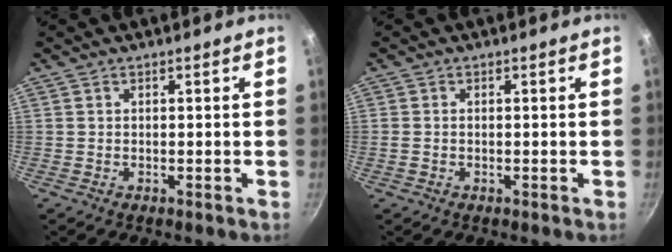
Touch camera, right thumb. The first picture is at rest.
{"total": 1.1, "force": [-0.3, 0.8, 0.7], "torque": [-0.017, 0.002, -0.005]}